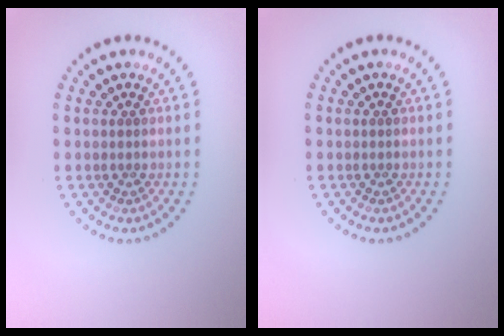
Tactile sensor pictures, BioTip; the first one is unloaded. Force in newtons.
{"total": 0.0}